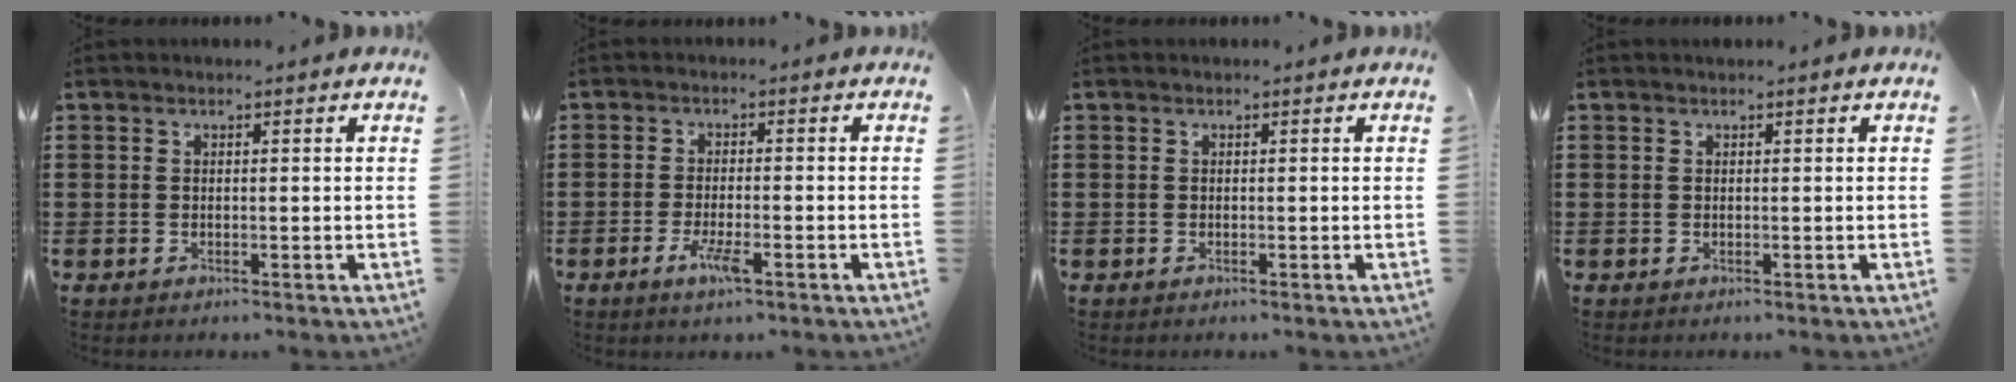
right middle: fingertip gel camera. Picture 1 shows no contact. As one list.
[{"total": 3.8, "force": [-1.9, 0.7, 3.2], "torque": [-0.071, -0.008, -0.039]}, {"total": 0.0}, {"total": 0.0}]